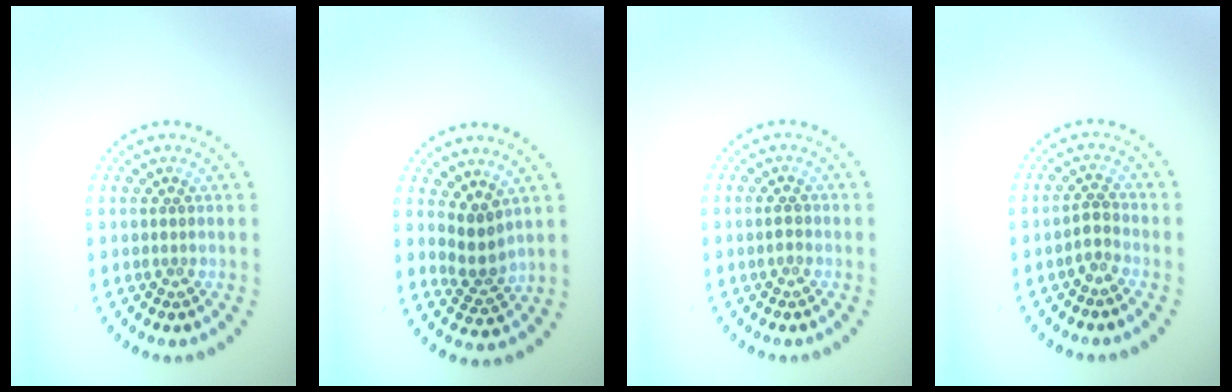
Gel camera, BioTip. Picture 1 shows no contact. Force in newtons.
{"total": 2.5, "press": 2.0, "slide": 1.6}
{"total": 0.9, "press": 0.9, "slide": 0.1}
{"total": 1.5, "press": 1.2, "slide": 0.9}